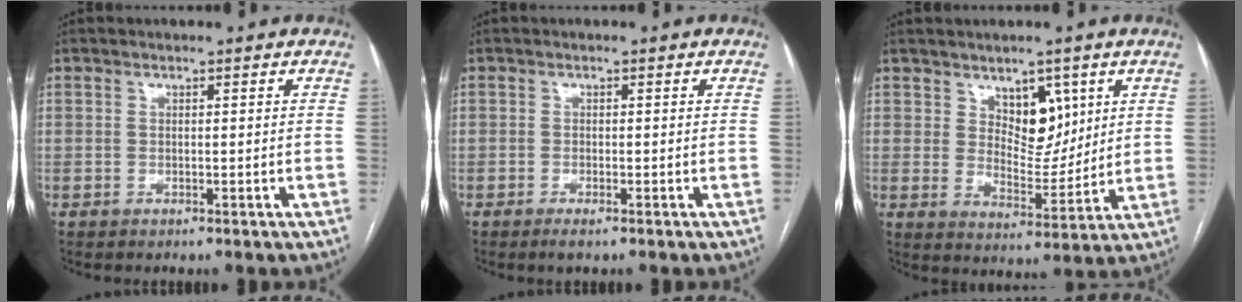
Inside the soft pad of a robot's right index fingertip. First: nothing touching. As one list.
[{"total": 1.4, "force": [-0.9, 0.2, 1.0], "torque": [-0.018, -0.002, -0.012]}, {"total": 7.1, "force": [3.5, 4.0, 4.7], "torque": [-0.070, -0.004, 0.066]}]